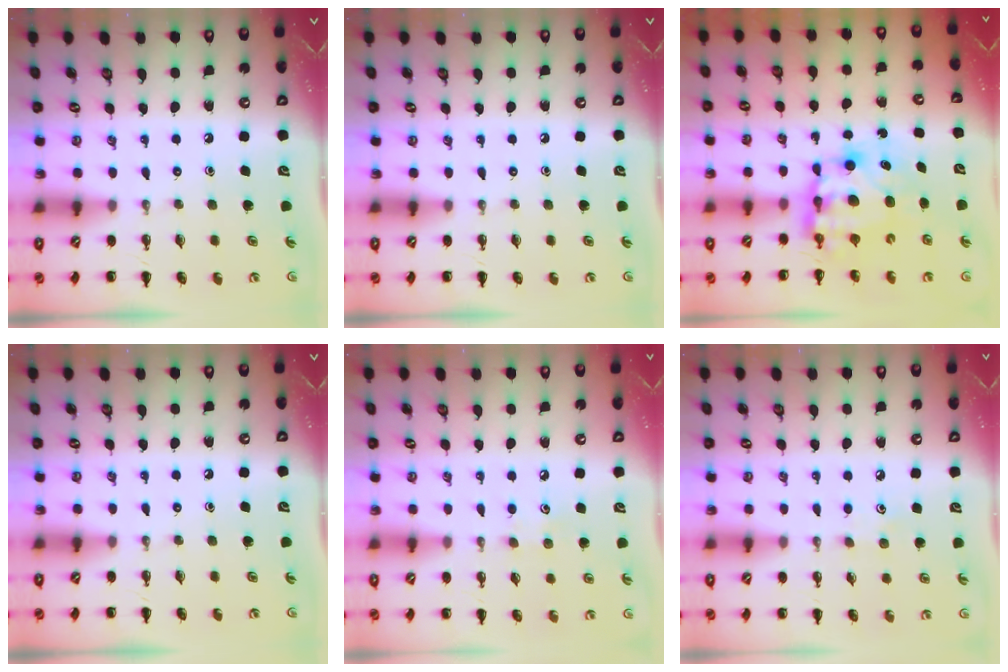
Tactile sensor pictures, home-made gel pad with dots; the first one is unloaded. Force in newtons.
{"total": 0.0}
{"total": 7.7, "press": 7.5, "slide": 1.9}
{"total": 0.0}
{"total": 4.2, "press": 4.1, "slide": 1.1}
{"total": 3.7, "press": 3.5, "slide": 1.2}